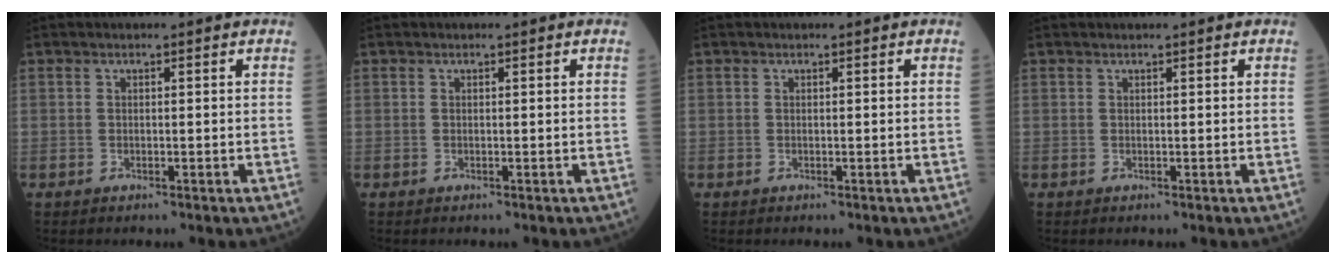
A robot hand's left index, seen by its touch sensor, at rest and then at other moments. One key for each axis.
{"total": 0.0}
{"total": 0.0}
{"total": 0.8, "fx": 0.8, "fy": 0.0, "fz": 0.1, "tx": -0.001, "ty": 0.008, "tz": 0.013}